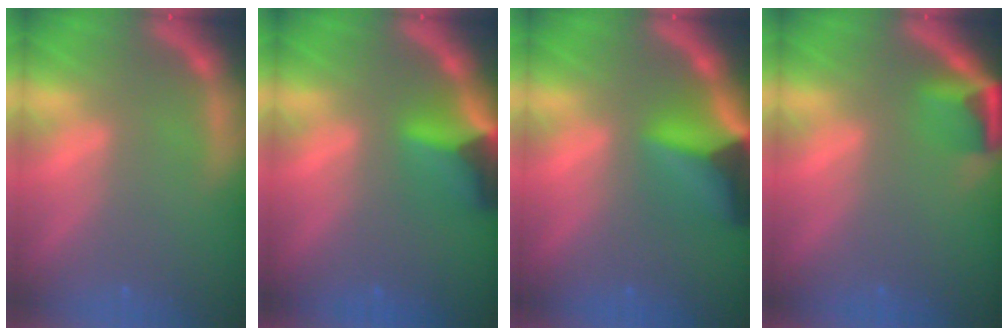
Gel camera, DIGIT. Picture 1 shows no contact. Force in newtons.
{"total": 5.9}
{"total": 9.0}
{"total": 3.4}